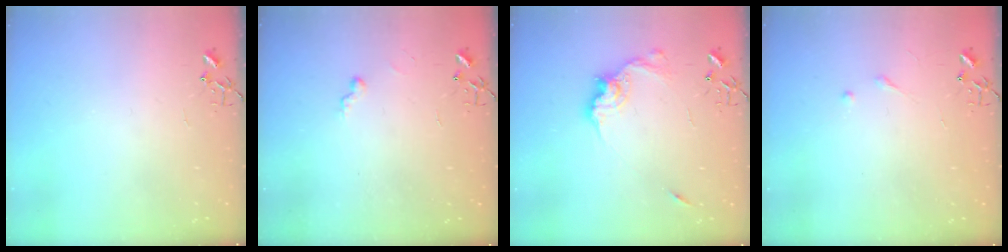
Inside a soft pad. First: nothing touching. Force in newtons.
{"total": 5.5, "press": 5.5, "slide": 0.5}
{"total": 13.1, "press": 13.1, "slide": 1.0}
{"total": 4.3, "press": 4.2, "slide": 0.4}